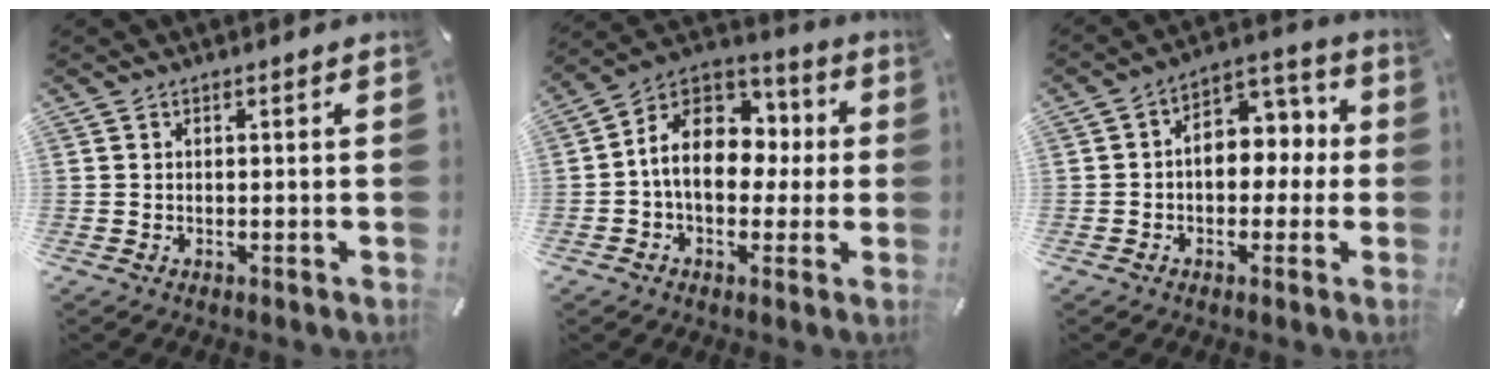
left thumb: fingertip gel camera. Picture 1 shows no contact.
{"total": 13.2, "force": [-0.1, 10.3, 8.2], "torque": [-0.159, 0.000, -0.001]}
{"total": 8.8, "force": [-0.6, 6.9, 5.4], "torque": [-0.064, 0.002, -0.015]}